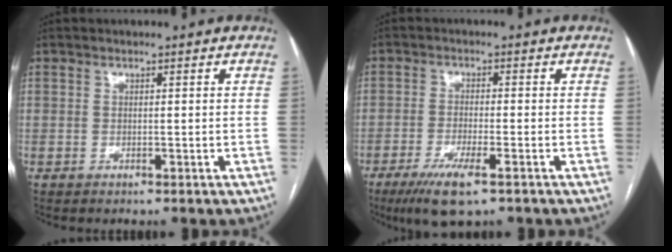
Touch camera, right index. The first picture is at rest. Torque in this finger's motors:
{"motor_torque": [0.71, -0.30, 0.40, 0.10]}